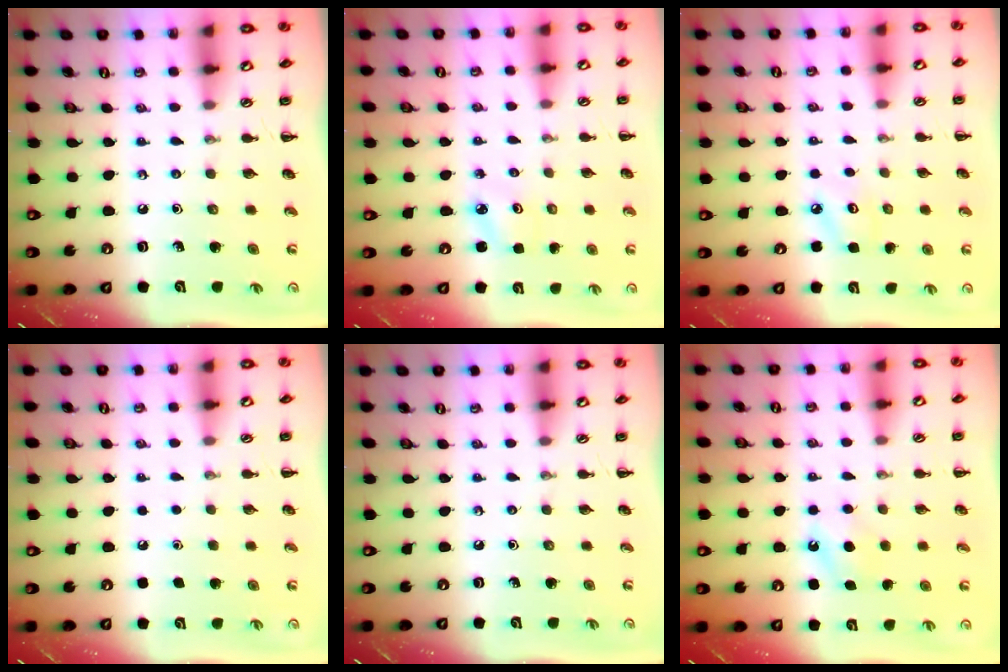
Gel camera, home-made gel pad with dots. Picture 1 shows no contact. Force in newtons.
{"total": 2.3, "press": 2.2, "slide": 0.6}
{"total": 4.0, "press": 3.8, "slide": 1.0}
{"total": 1.6, "press": 1.6, "slide": 0.1}
{"total": 0.0}
{"total": 6.2, "press": 6.0, "slide": 1.4}